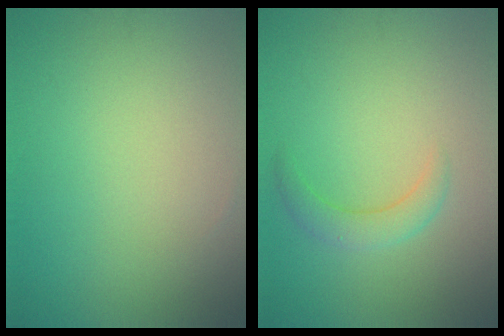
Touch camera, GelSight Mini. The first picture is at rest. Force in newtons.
{"total": 2.0, "press": 2.0, "slide": 0.1}